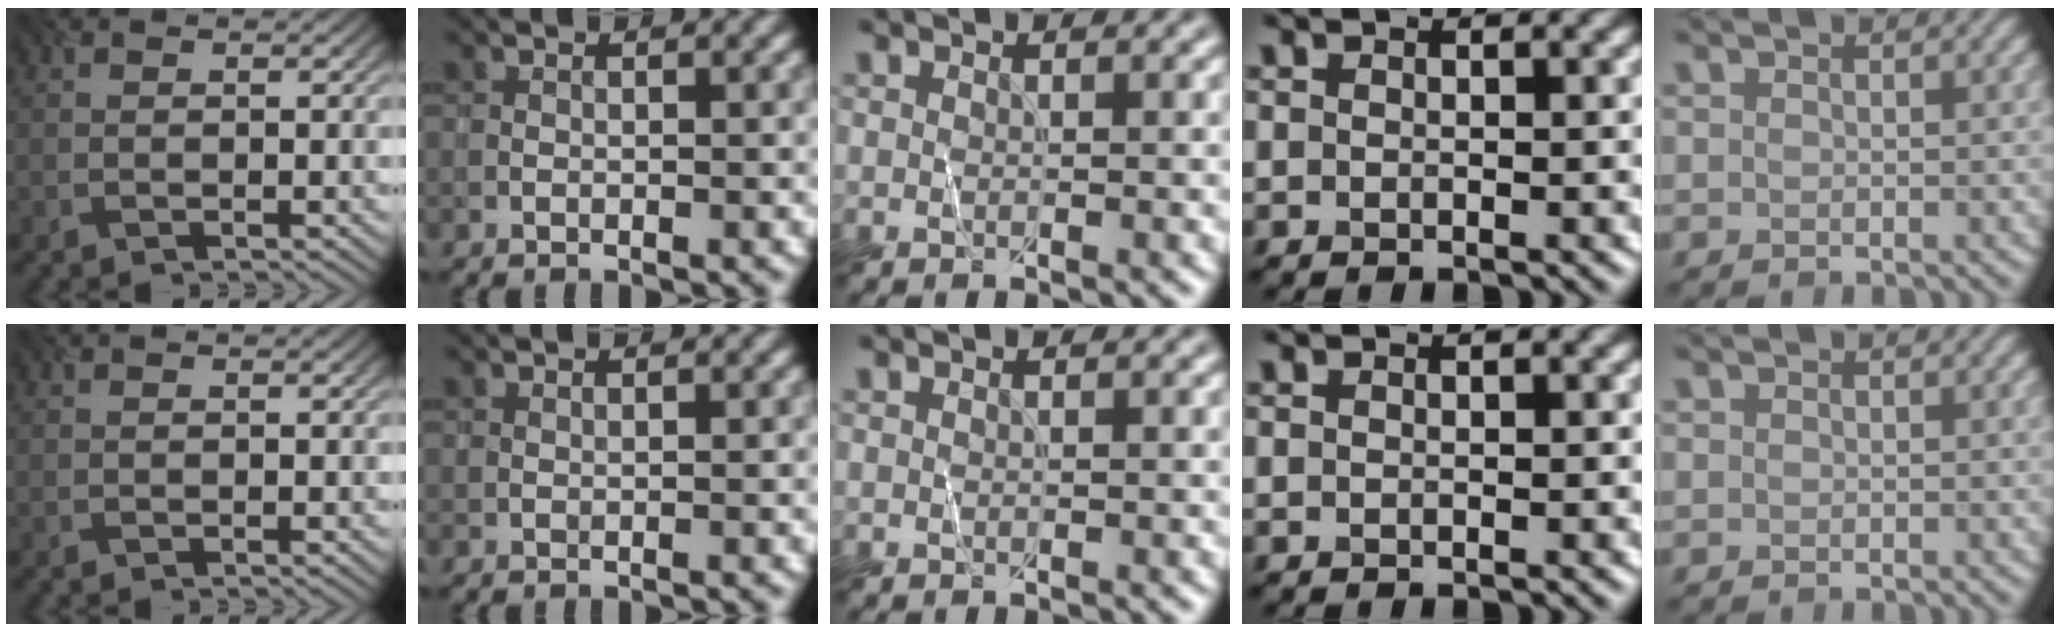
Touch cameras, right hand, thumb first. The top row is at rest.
{}